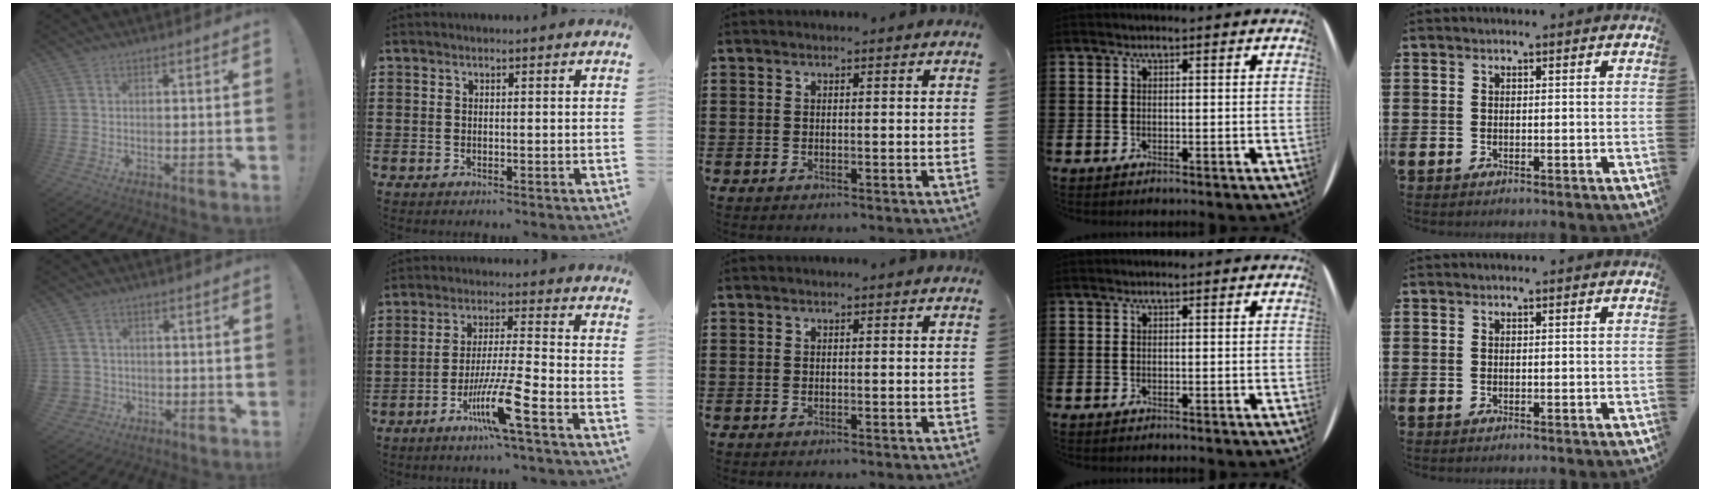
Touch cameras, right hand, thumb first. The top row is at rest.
{"thumb": {"total": 3.4, "force": [-0.1, 3.3, 0.8], "torque": [-0.023, 0.002, -0.001]}, "index": {"total": 9.8, "force": [-5.1, 0.4, 8.4], "torque": [-0.168, -0.008, -0.097]}}